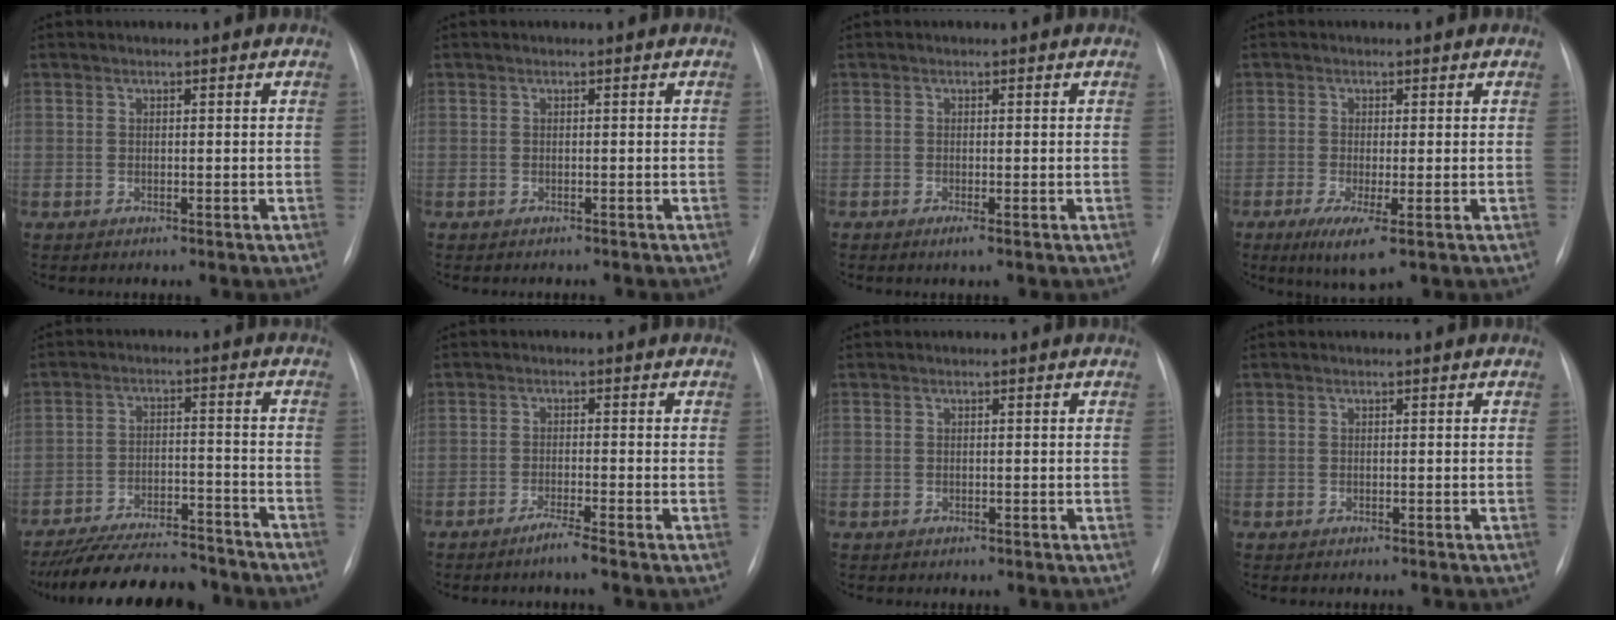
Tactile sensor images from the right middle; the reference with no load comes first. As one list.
[{"total": 2.8, "force": [-2.5, 0.8, 1.1], "torque": [-0.013, -0.005, -0.026]}, {"total": 0.8, "force": [-0.4, -0.2, 0.7], "torque": [-0.011, -0.004, -0.007]}, {"total": 4.8, "force": [-2.0, 0.7, 4.3], "torque": [-0.074, -0.015, -0.029]}, {"total": 17.7, "force": [-16.0, 3.8, 6.6], "torque": [-0.126, 0.001, -0.235]}, {"total": 2.5, "force": [-1.9, -0.7, 1.4], "torque": [-0.029, -0.006, -0.038]}, {"total": 0.5, "force": [-0.3, 0.4, 0.0], "torque": [-0.008, 0.003, -0.005]}, {"total": 2.6, "force": [-2.4, 0.6, 1.0], "torque": [-0.013, -0.004, -0.026]}]